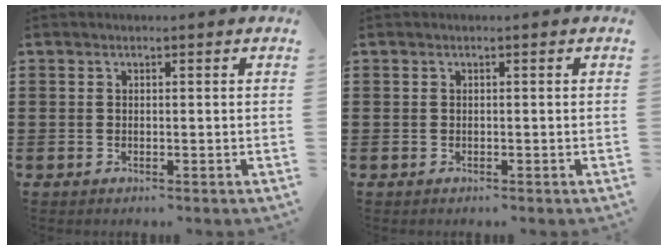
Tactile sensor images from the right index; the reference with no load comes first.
{"total": 0.0}